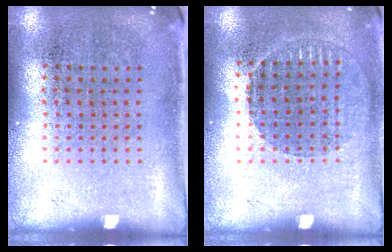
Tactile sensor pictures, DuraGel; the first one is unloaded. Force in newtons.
{"total": 1.0, "press": 1.0, "slide": 0.1}